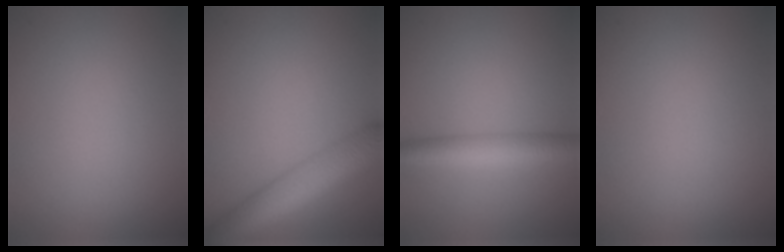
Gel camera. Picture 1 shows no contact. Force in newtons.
{"total": 8.1, "press": 8.1, "slide": 0.4}
{"total": 3.9, "press": 3.9, "slide": 0.0}
{"total": 0.0}